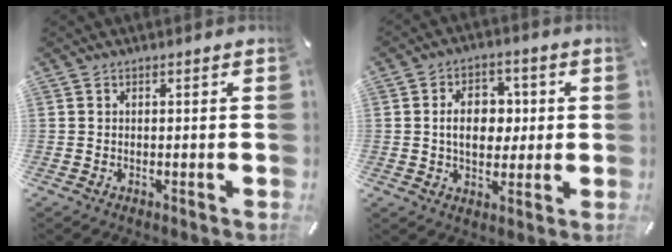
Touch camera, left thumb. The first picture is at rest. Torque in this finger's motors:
{"motor_torque": [1.35, 1.35, 1.01, -0.11, 0.10]}